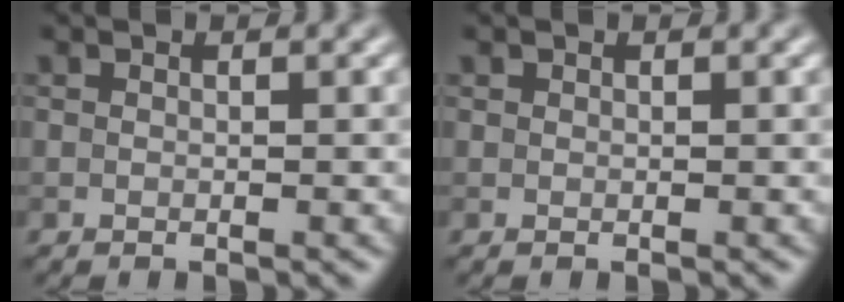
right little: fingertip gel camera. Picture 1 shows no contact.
{"total": 0.0}